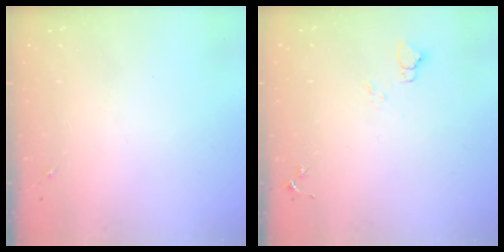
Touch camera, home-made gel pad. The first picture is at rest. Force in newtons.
{"total": 4.5, "press": 4.5, "slide": 0.4}